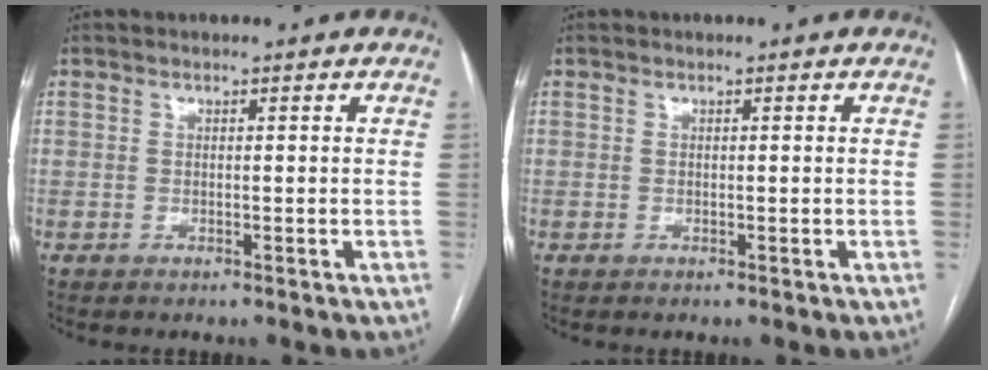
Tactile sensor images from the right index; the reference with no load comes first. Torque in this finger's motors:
{"motor_torque": [0.02, 0.04, 0.00, 0.00]}